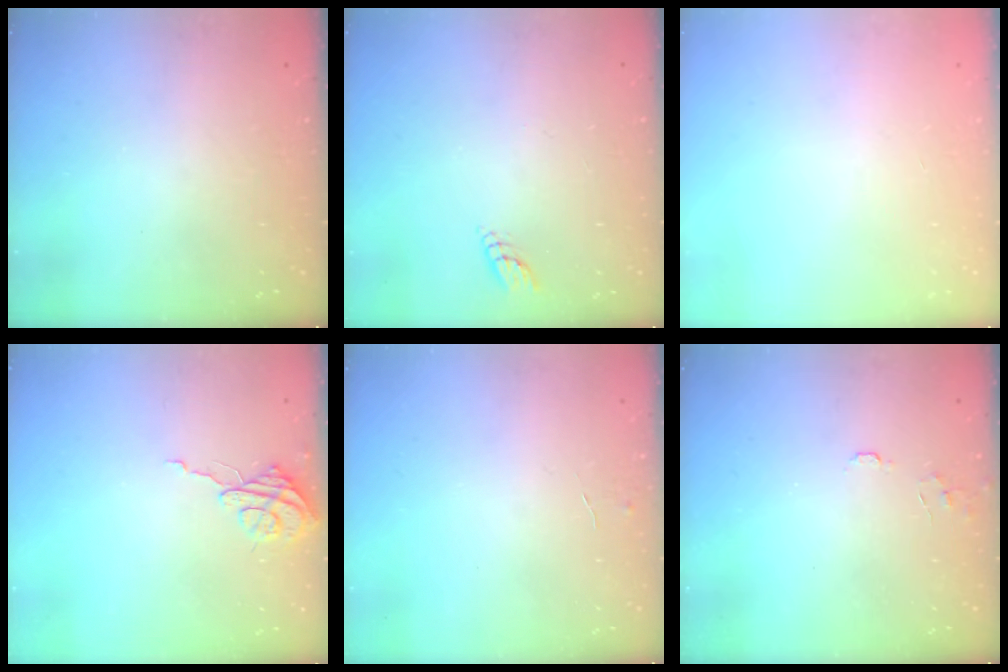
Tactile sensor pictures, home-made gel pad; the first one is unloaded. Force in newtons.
{"total": 3.1, "press": 3.1, "slide": 0.3}
{"total": 0.0}
{"total": 6.9, "press": 6.9, "slide": 0.6}
{"total": 3.9, "press": 3.9, "slide": 0.4}
{"total": 5.7, "press": 5.7, "slide": 0.5}